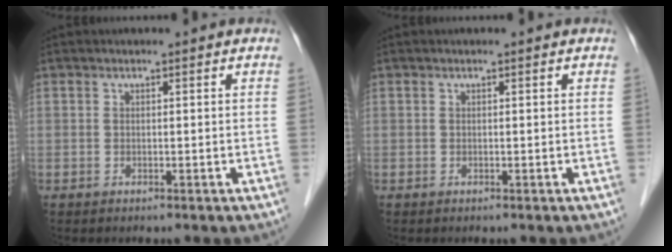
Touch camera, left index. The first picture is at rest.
{"total": 0.0}